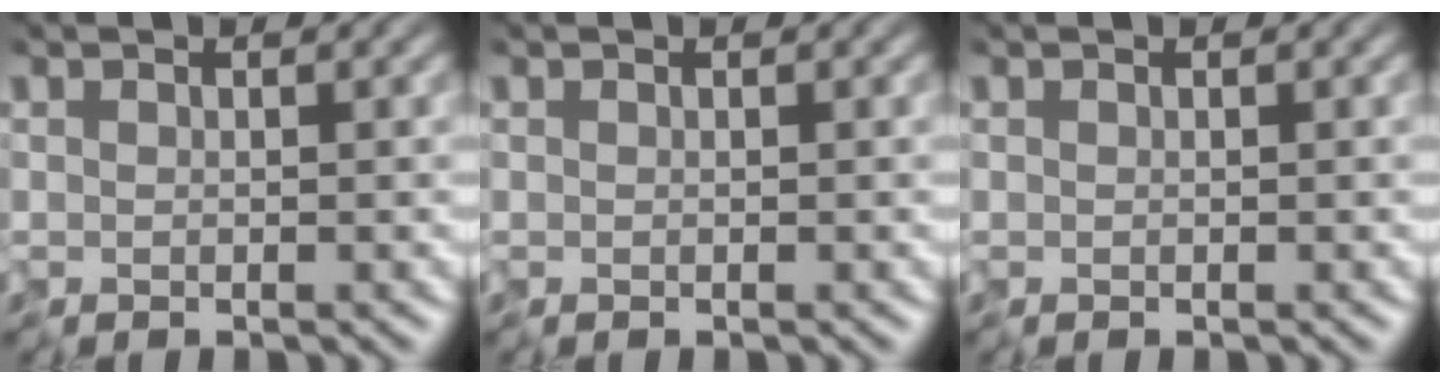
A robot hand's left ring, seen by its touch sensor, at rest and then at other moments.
{"total": 0.0}
{"total": 0.0}